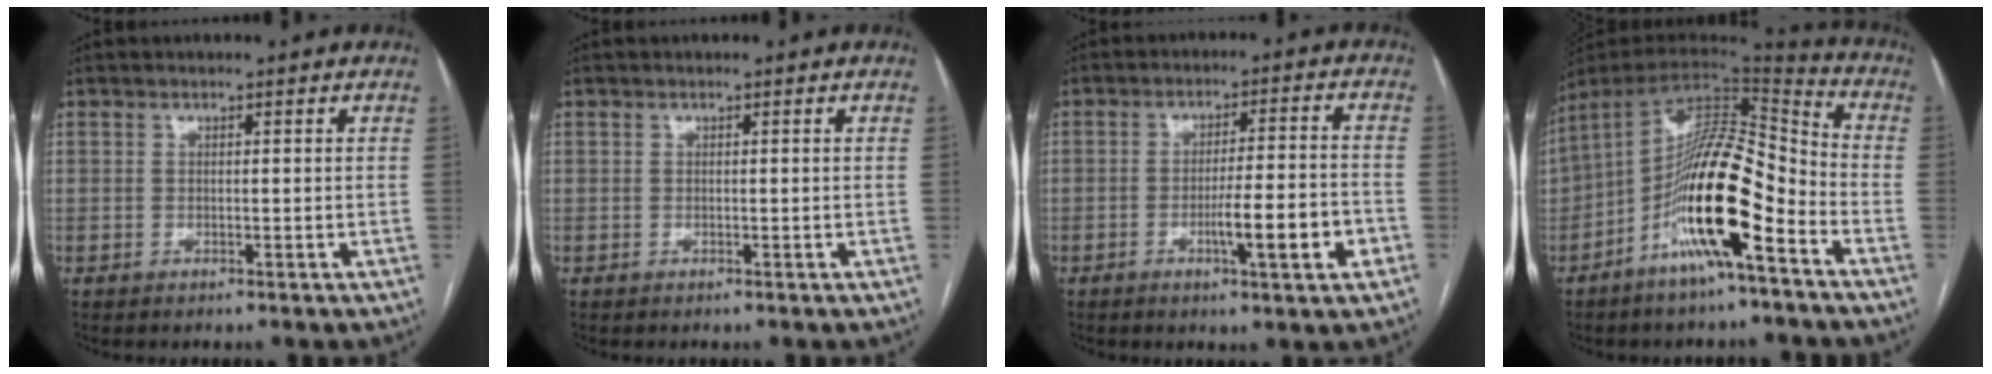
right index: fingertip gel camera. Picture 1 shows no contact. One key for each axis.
{"total": 0.0}
{"total": 8.9, "fx": -3.3, "fy": 0.5, "fz": 8.2, "tx": -0.126, "ty": 0.000, "tz": -0.049}
{"total": 15.9, "fx": -7.0, "fy": 3.0, "fz": 14.0, "tx": -0.247, "ty": 0.012, "tz": -0.120}